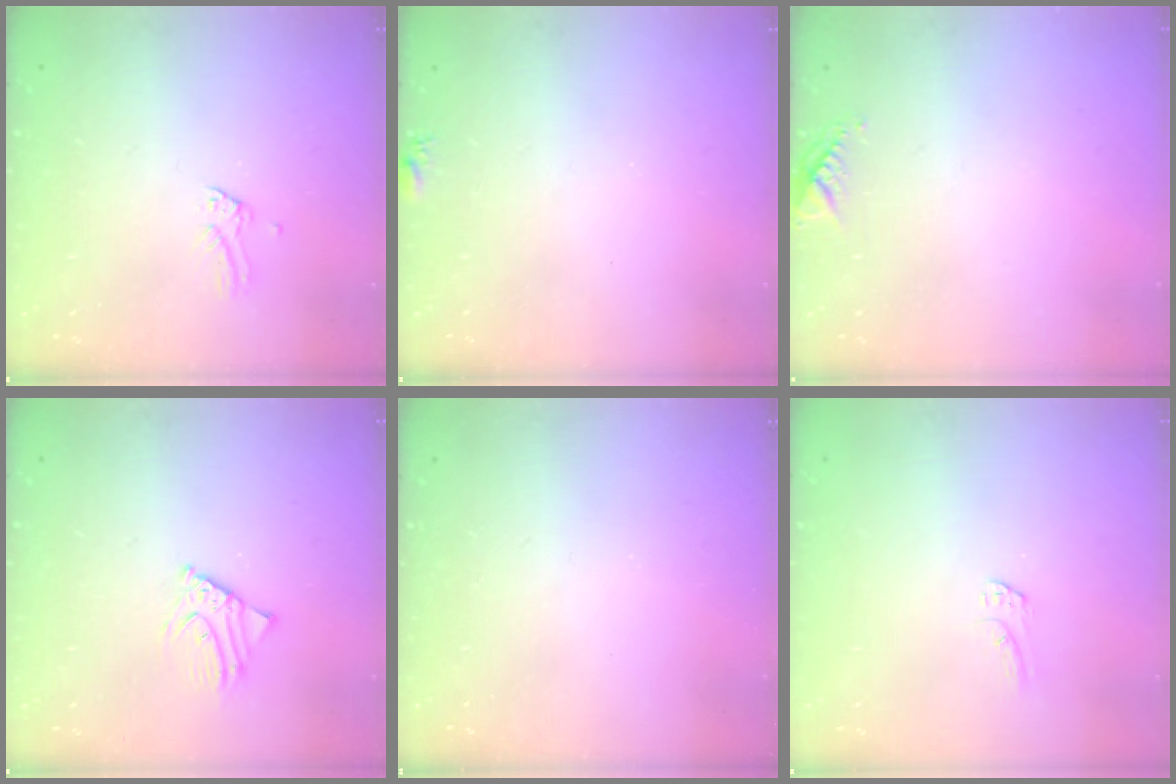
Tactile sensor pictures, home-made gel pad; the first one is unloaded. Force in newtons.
{"total": 5.0, "press": 4.9, "slide": 0.6}
{"total": 5.8, "press": 5.8, "slide": 0.5}
{"total": 4.1, "press": 4.1, "slide": 0.4}
{"total": 0.0}
{"total": 4.1, "press": 4.0, "slide": 0.6}